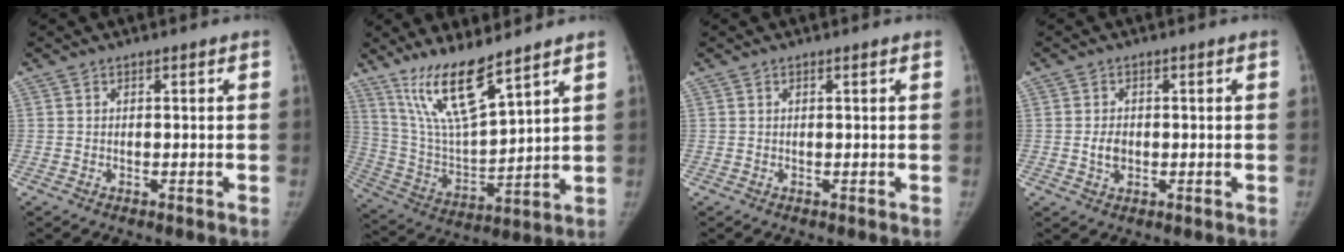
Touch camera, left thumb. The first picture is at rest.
{"total": 14.7, "force": [10.5, 2.8, 9.9], "torque": [-0.175, -0.063, 0.218]}
{"total": 0.5, "force": [0.3, -0.1, 0.4], "torque": [-0.015, 0.000, 0.009]}
{"total": 2.6, "force": [-0.1, 1.8, 1.8], "torque": [-0.027, 0.000, 0.000]}